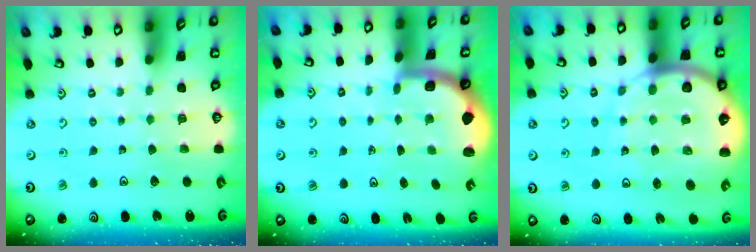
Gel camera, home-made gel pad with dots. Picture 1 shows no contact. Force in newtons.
{"total": 1.7, "press": 1.7, "slide": 0.3}
{"total": 13.5, "press": 13.4, "slide": 1.6}